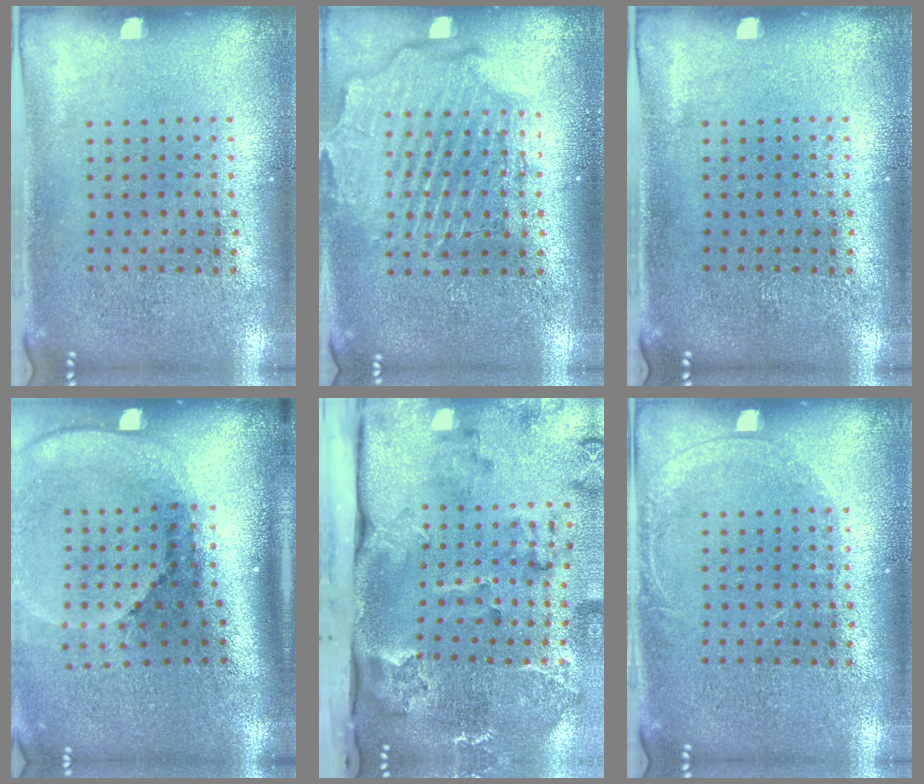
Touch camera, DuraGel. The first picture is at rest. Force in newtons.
{"total": 2.5, "press": 2.2, "slide": 1.1}
{"total": 0.0}
{"total": 2.5, "press": 1.7, "slide": 1.8}
{"total": 3.6, "press": 2.6, "slide": 2.5}
{"total": 1.0, "press": 1.0, "slide": 0.2}